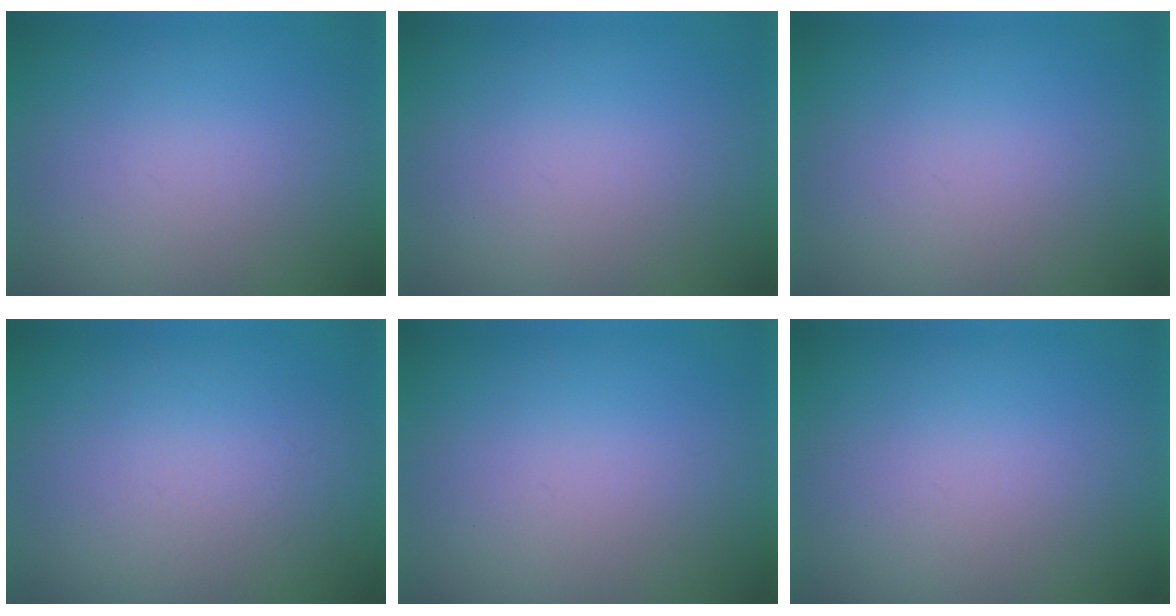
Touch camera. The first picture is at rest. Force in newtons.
{"total": 0.0}
{"total": 1.1}
{"total": 3.8}
{"total": 1.1}
{"total": 1.1}